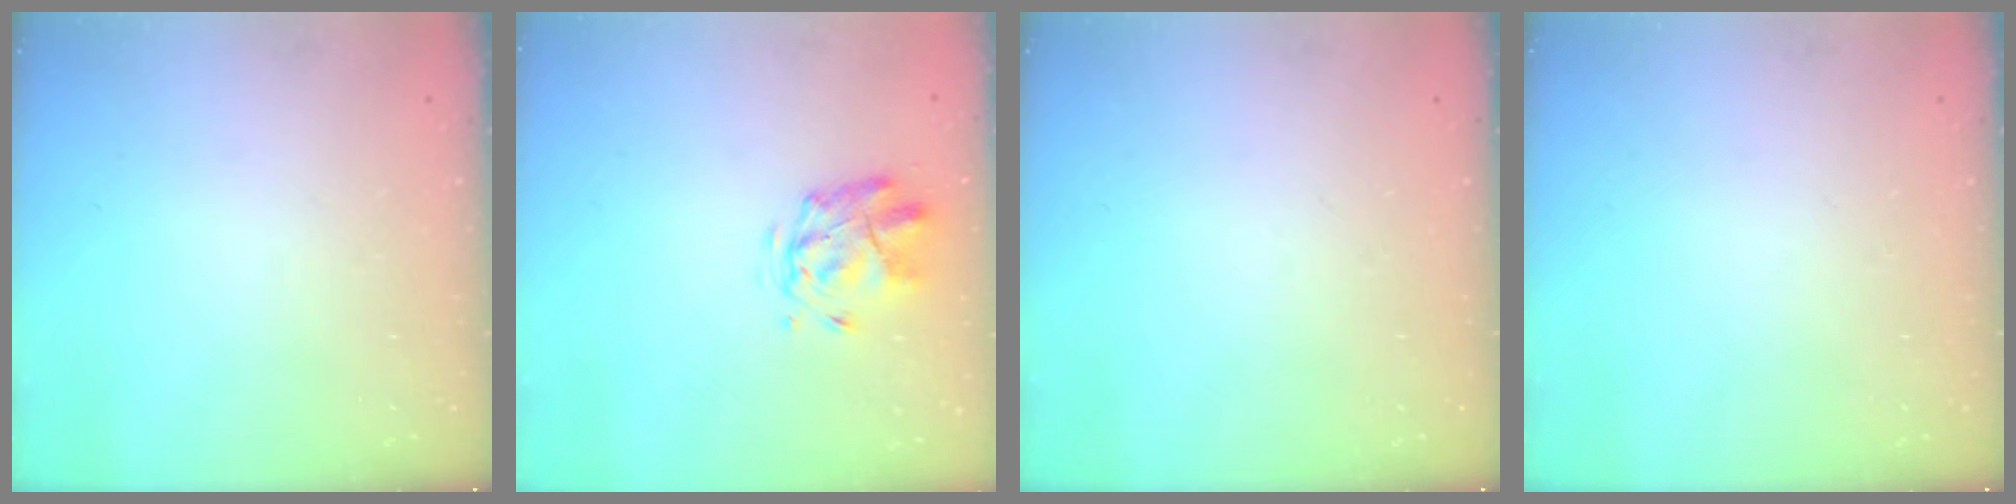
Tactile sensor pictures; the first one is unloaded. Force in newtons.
{"total": 2.9, "press": 2.5, "slide": 1.4}
{"total": 0.0}
{"total": 0.0}